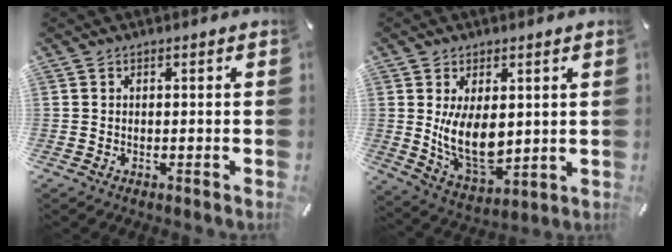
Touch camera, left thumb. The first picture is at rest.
{"total": 11.7, "force": [1.9, 7.3, 9.0], "torque": [-0.171, -0.023, 0.035]}